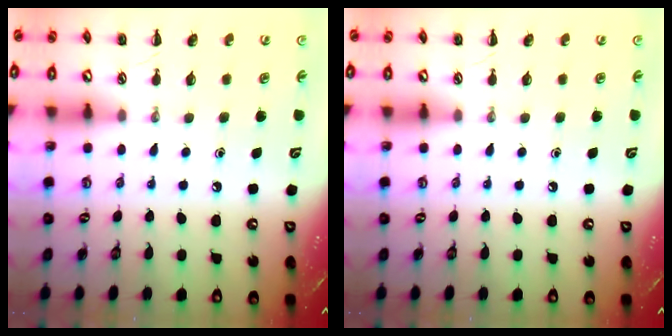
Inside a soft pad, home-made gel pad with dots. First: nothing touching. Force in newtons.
{"total": 0.0}